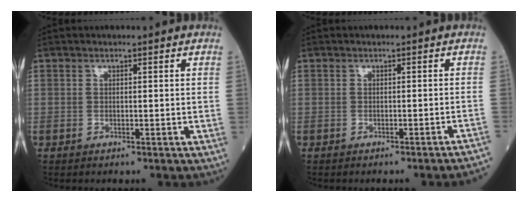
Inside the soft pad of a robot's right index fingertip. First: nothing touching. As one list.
[{"total": 4.7, "force": [-4.3, -1.2, 1.5], "torque": [-0.008, -0.012, -0.046]}]